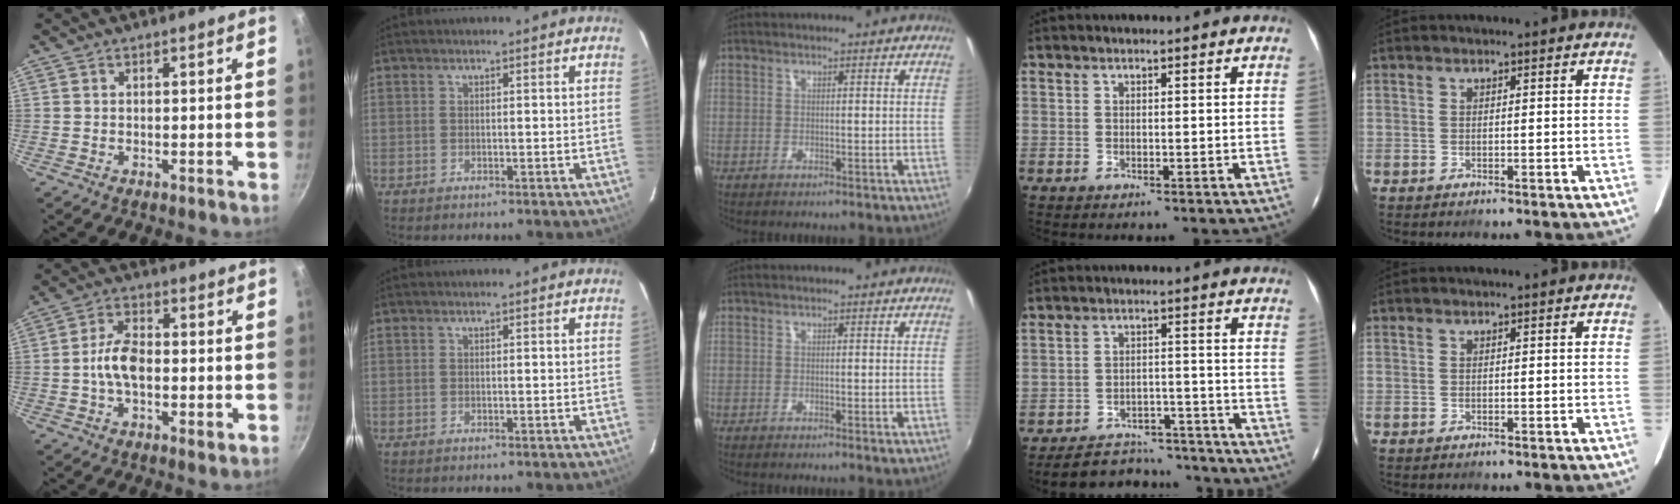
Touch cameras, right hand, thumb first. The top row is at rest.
{"thumb": {"total": 8.4, "force": [-0.6, 4.5, 7.1], "torque": [-0.129, 0.011, -0.022]}, "ring": {"total": 17.7, "force": [-16.1, 5.8, 4.7], "torque": [-0.108, 0.037, -0.200]}}